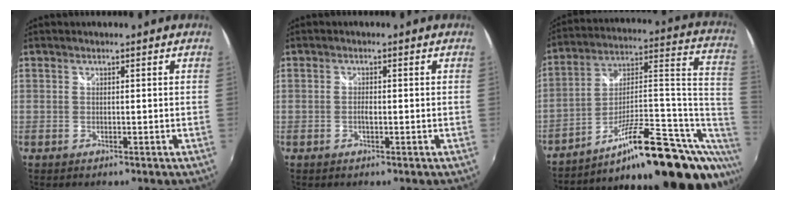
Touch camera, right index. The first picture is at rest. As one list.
[{"total": 1.1, "force": [-0.3, 0.4, 0.9], "torque": [-0.021, 0.001, -0.006]}, {"total": 26.2, "force": [-12.7, 8.1, 21.5], "torque": [-0.261, 0.035, -0.184]}]